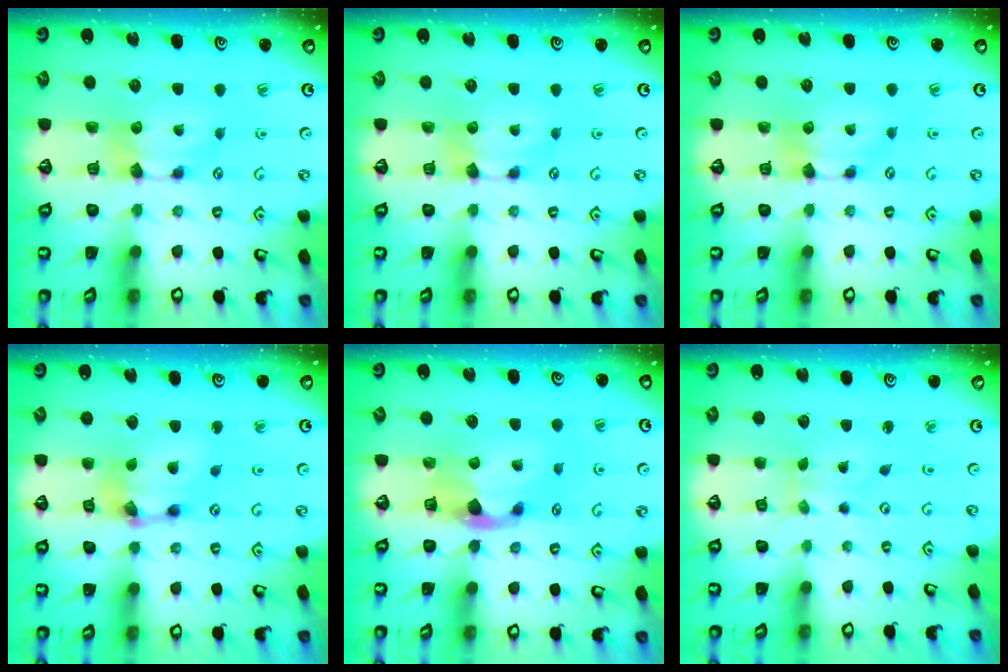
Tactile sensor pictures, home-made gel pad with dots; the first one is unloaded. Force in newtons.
{"total": 0.0}
{"total": 0.6, "press": 0.1, "slide": 0.6}
{"total": 6.8, "press": 6.5, "slide": 2.0}
{"total": 2.9, "press": 2.6, "slide": 1.3}
{"total": 3.4, "press": 3.4, "slide": 0.7}